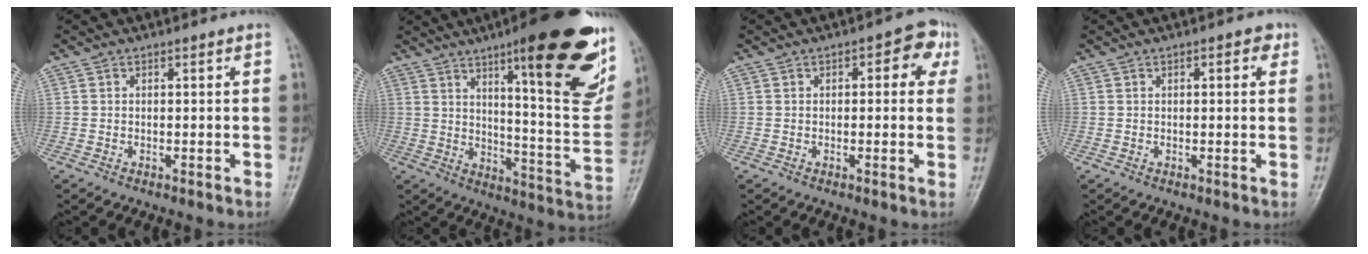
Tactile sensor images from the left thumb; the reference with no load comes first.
{"total": 27.3, "force": [14.6, 6.1, 22.2], "torque": [-0.262, -0.059, 0.209]}
{"total": 5.7, "force": [1.7, 3.1, 4.5], "torque": [-0.020, 0.010, 0.010]}
{"total": 2.4, "force": [1.0, 1.2, 1.9], "torque": [-0.017, 0.001, 0.007]}